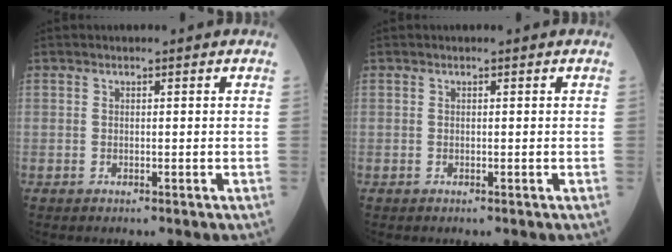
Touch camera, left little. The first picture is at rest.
{"total": 0.0}